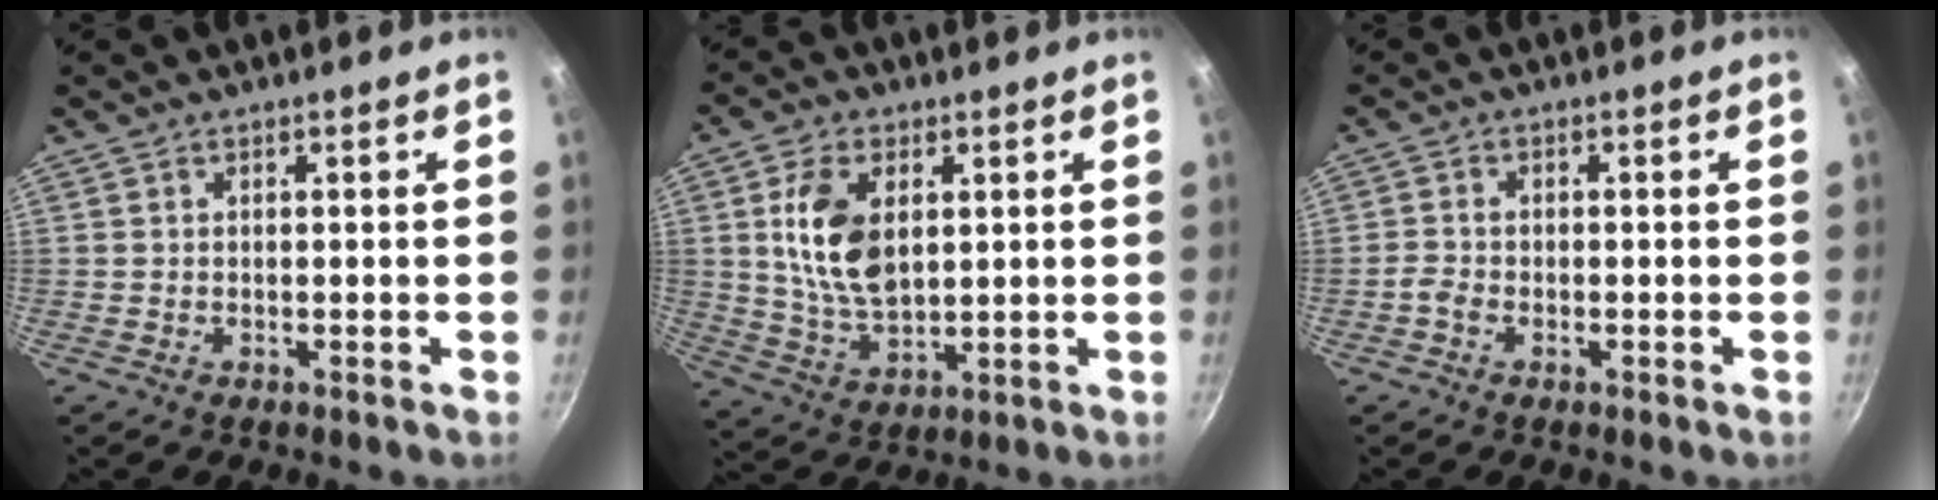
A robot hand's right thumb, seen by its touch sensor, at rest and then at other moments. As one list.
[{"total": 12.3, "force": [2.6, 7.3, 9.6], "torque": [-0.170, -0.013, 0.055]}, {"total": 2.0, "force": [-1.0, 1.2, 1.2], "torque": [-0.027, 0.010, -0.023]}]